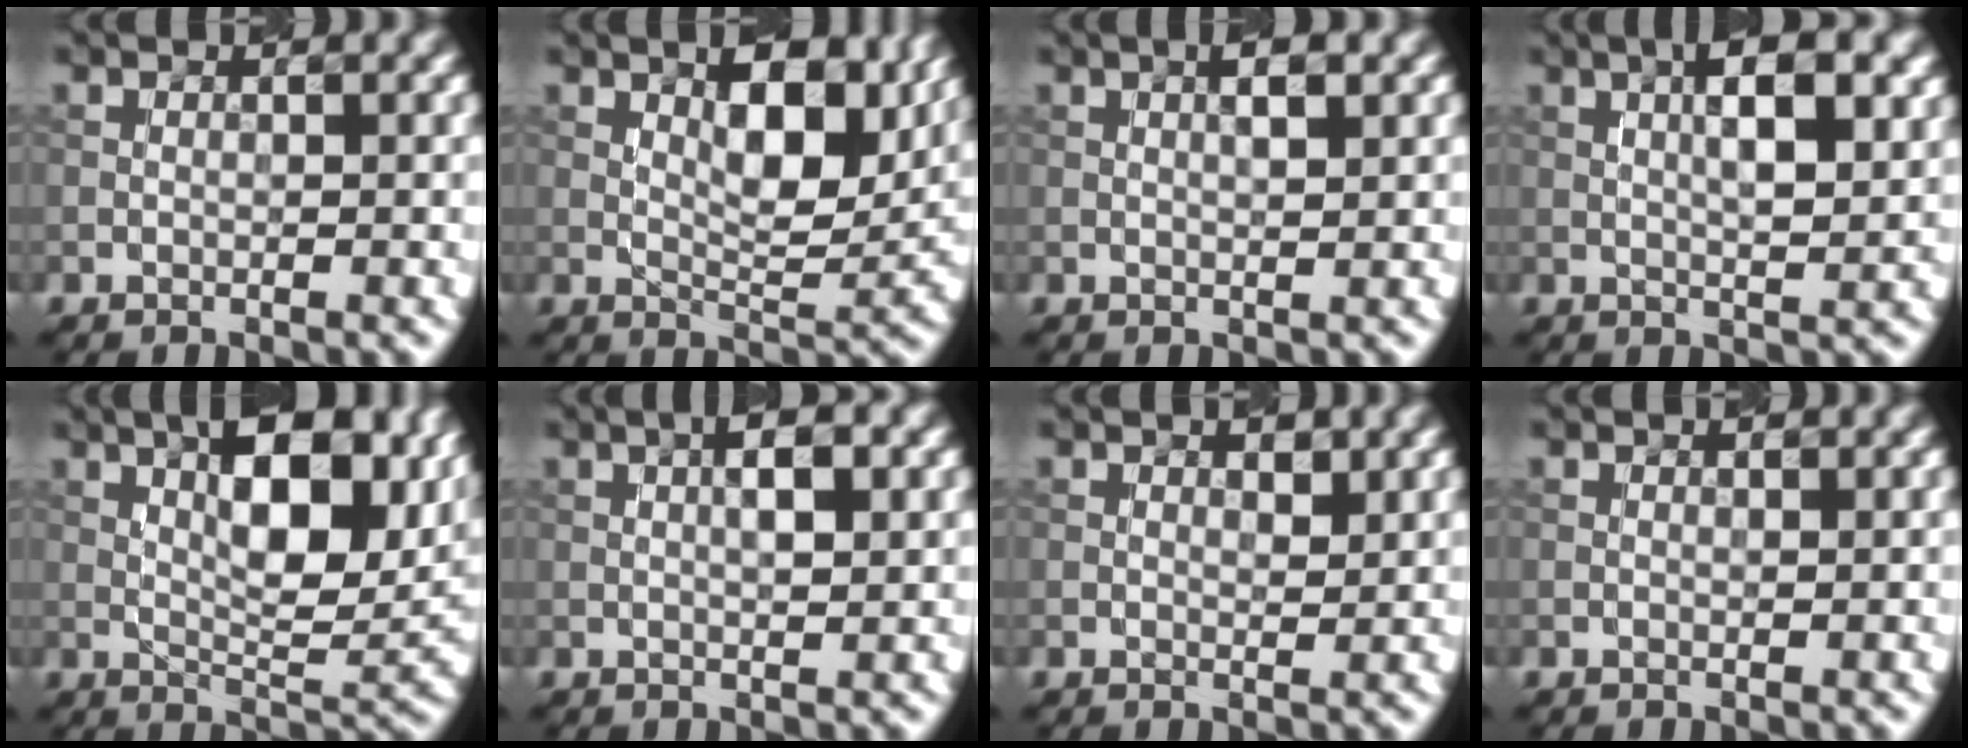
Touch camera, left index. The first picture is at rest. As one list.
[{"total": 6.4, "force": [2.6, 2.5, 5.3], "torque": [-0.076, -0.003, 0.042]}, {"total": 1.9, "force": [0.8, 0.4, 1.7], "torque": [-0.019, -0.001, 0.014]}, {"total": 5.8, "force": [1.6, 1.7, 5.3], "torque": [-0.078, 0.010, 0.025]}, {"total": 9.6, "force": [3.7, 3.5, 8.2], "torque": [-0.120, 0.002, 0.059]}, {"total": 3.1, "force": [0.9, 0.8, 2.9], "torque": [-0.041, 0.003, 0.016]}, {"total": 0.9, "force": [0.6, 0.5, 0.6], "torque": [-0.006, -0.001, 0.013]}, {"total": 0.0}]